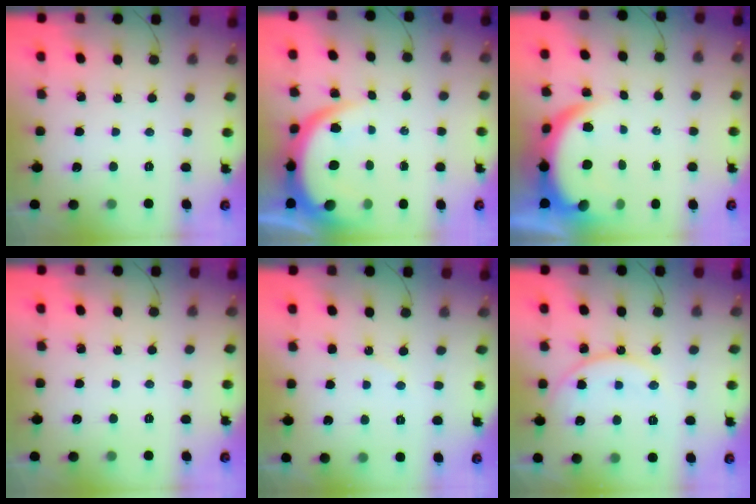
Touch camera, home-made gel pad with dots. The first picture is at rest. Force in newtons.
{"total": 8.0, "press": 8.0, "slide": 0.9}
{"total": 6.4, "press": 6.4, "slide": 0.8}
{"total": 0.0}
{"total": 5.2, "press": 4.9, "slide": 1.7}
{"total": 12.2, "press": 12.1, "slide": 0.9}